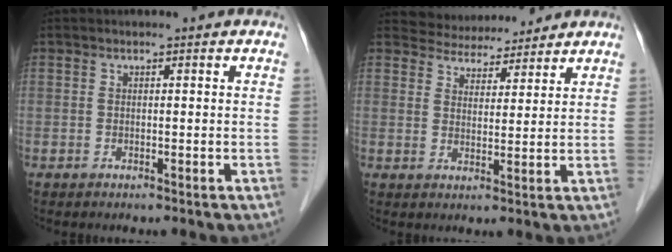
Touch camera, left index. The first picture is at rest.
{"total": 6.5, "force": [6.3, 1.7, 0.2], "torque": [-0.006, 0.015, 0.095]}